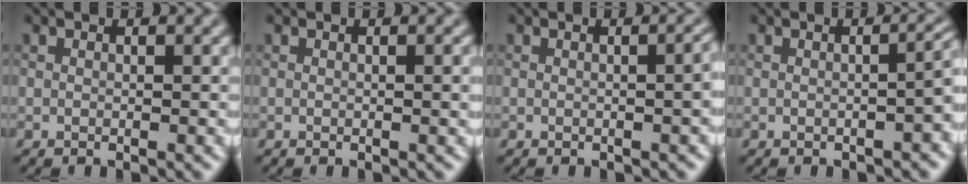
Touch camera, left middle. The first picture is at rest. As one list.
[{"total": 1.0, "force": [0.0, 0.2, 0.9], "torque": [-0.010, 0.001, -0.001]}, {"total": 2.3, "force": [-0.2, 0.9, 2.1], "torque": [-0.017, 0.006, -0.002]}, {"total": 3.3, "force": [-0.9, 1.4, 2.8], "torque": [-0.026, 0.004, -0.013]}]